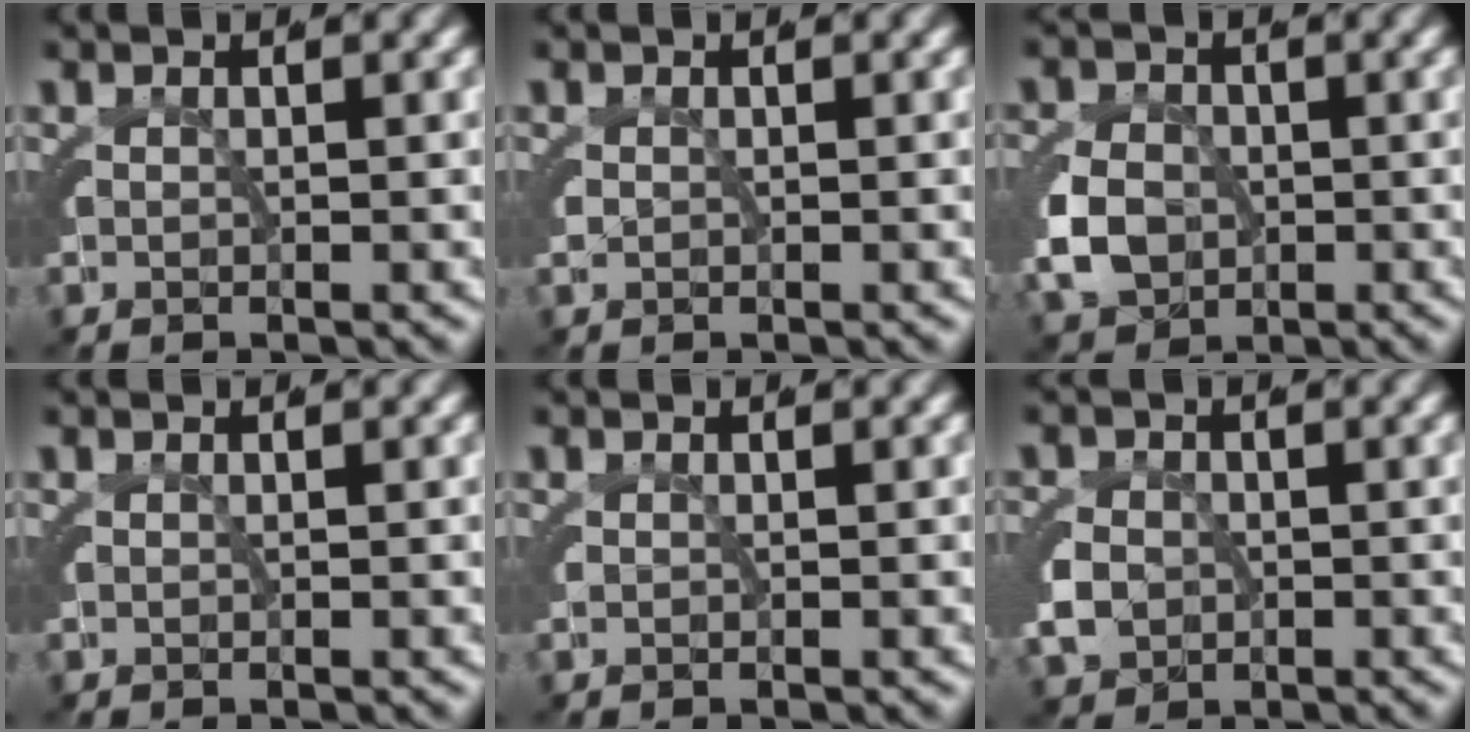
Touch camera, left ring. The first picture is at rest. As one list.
[{"total": 0.0}, {"total": 3.7, "force": [-1.0, 2.9, 2.0], "torque": [-0.044, -0.012, -0.011]}, {"total": 0.0}, {"total": 0.0}, {"total": 2.4, "force": [-0.7, 2.0, 1.1], "torque": [-0.032, -0.010, -0.009]}]